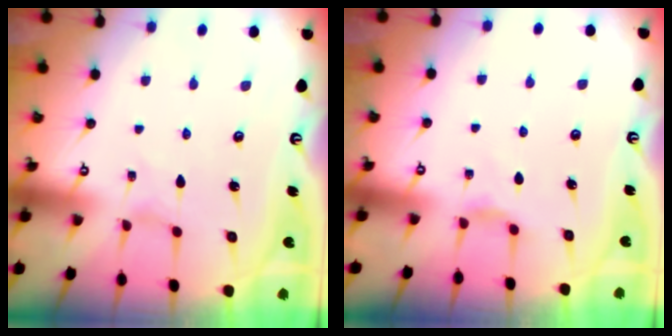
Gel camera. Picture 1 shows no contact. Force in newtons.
{"total": 2.4, "press": 2.3, "slide": 0.3}